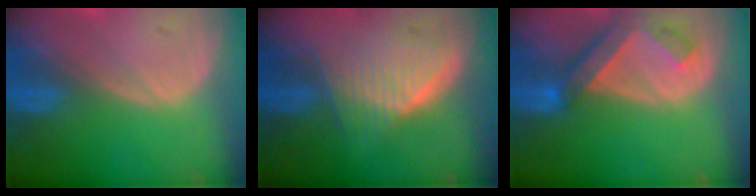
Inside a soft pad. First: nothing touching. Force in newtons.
{"total": 5.8, "press": 5.8, "slide": 0.5}
{"total": 6.4, "press": 5.8, "slide": 2.8}